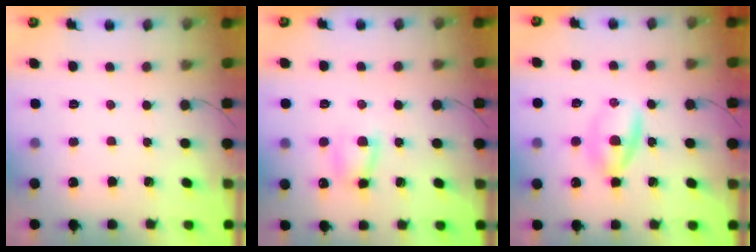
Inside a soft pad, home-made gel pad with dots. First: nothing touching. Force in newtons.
{"total": 5.6, "press": 5.5, "slide": 1.0}
{"total": 3.7, "press": 3.5, "slide": 1.1}